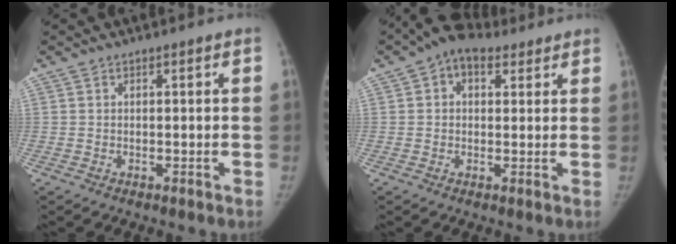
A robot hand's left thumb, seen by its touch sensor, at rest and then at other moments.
{"total": 7.2, "force": [4.2, 4.7, 3.5], "torque": [-0.034, 0.002, 0.067]}